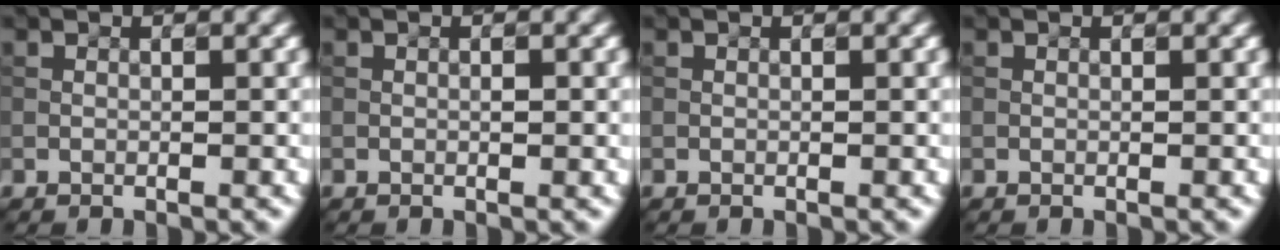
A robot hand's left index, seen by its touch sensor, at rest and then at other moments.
{"total": 0.7, "force": [0.0, 0.1, 0.7], "torque": [-0.011, 0.001, 0.000]}
{"total": 0.0}
{"total": 0.0}